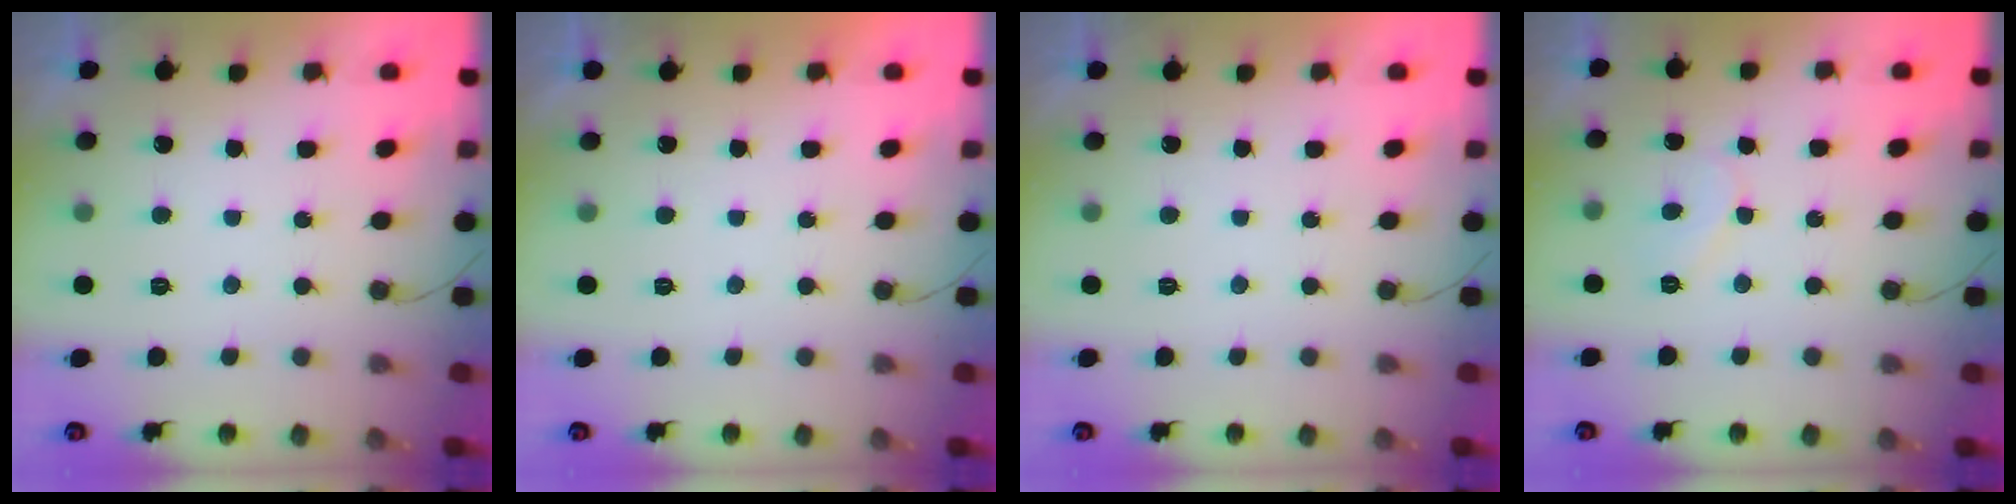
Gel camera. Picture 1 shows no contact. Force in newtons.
{"total": 1.7, "press": 1.7, "slide": 0.1}
{"total": 1.7, "press": 1.7, "slide": 0.1}
{"total": 5.2, "press": 5.1, "slide": 0.6}